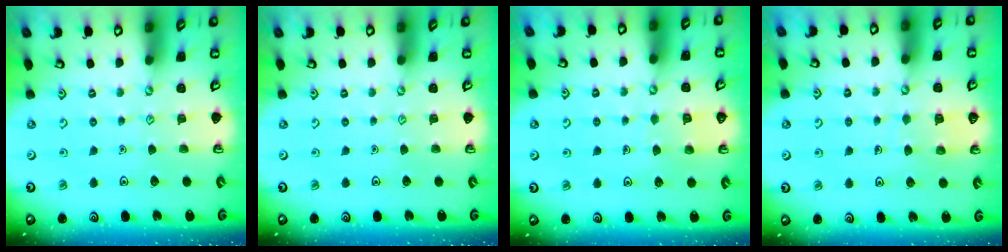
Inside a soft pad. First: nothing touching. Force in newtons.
{"total": 0.0}
{"total": 4.2, "press": 4.2, "slide": 0.3}
{"total": 4.7, "press": 4.7, "slide": 0.4}